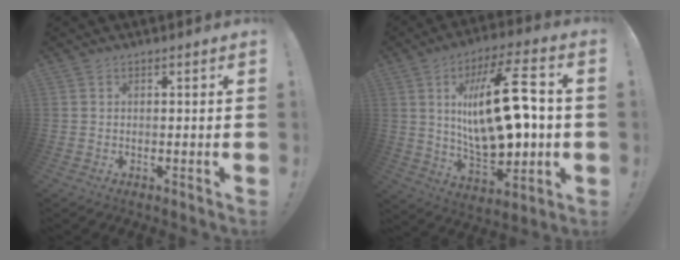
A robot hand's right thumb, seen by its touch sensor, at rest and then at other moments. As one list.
[{"total": 23.9, "force": [2.6, 10.2, 21.4], "torque": [-0.360, -0.007, 0.037]}]